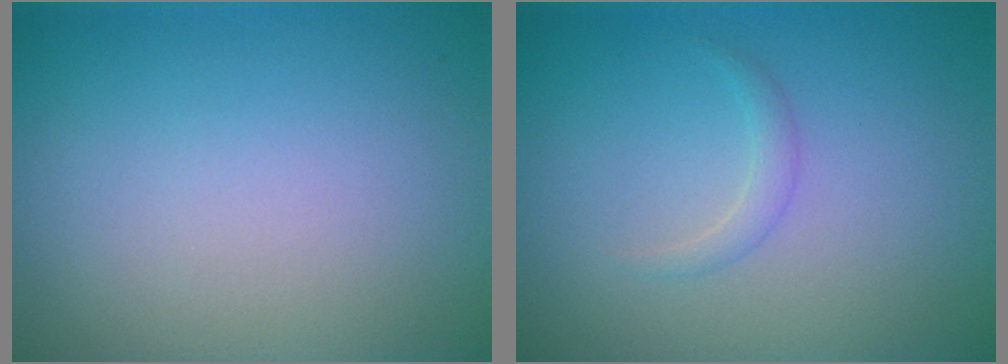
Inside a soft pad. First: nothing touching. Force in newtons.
{"total": 0.9, "press": 0.9, "slide": 0.1}